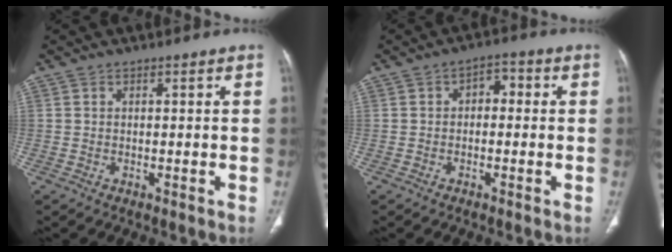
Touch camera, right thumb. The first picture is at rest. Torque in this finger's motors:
{"motor_torque": [-0.55, 0.25, -0.19, 0.03, 0.09]}